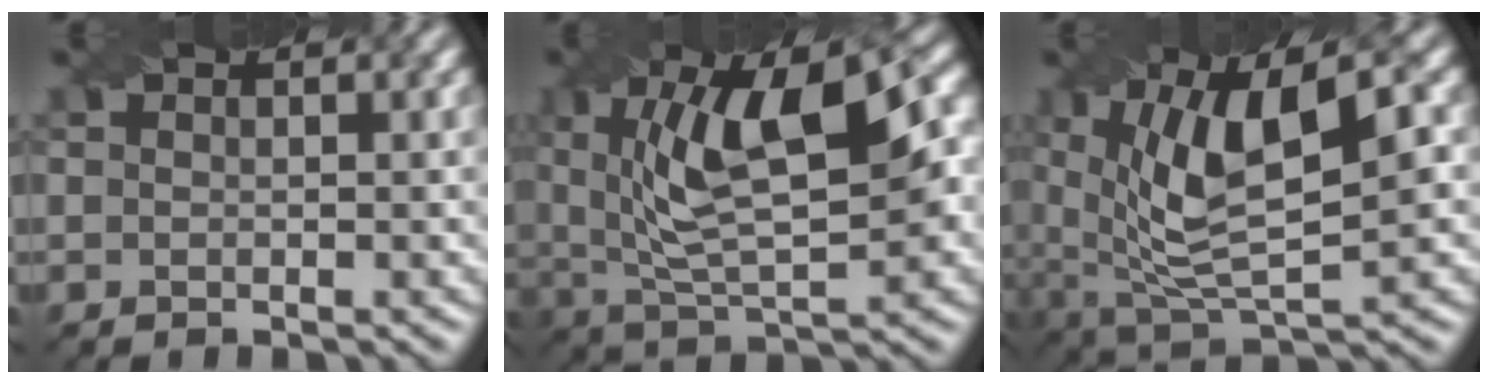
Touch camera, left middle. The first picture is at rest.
{"total": 11.3, "force": [2.5, 4.1, 10.2], "torque": [-0.176, 0.009, 0.041]}
{"total": 10.2, "force": [2.3, 4.0, 9.1], "torque": [-0.174, -0.001, 0.043]}